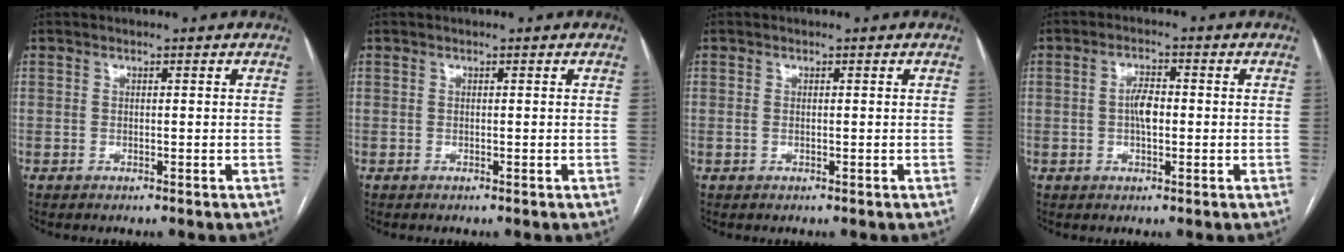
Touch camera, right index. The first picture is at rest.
{"total": 0.0}
{"total": 0.5, "force": [-0.1, 0.3, 0.5], "torque": [-0.012, 0.000, 0.000]}
{"total": 3.6, "force": [-0.2, 1.4, 3.3], "torque": [-0.061, 0.007, -0.004]}